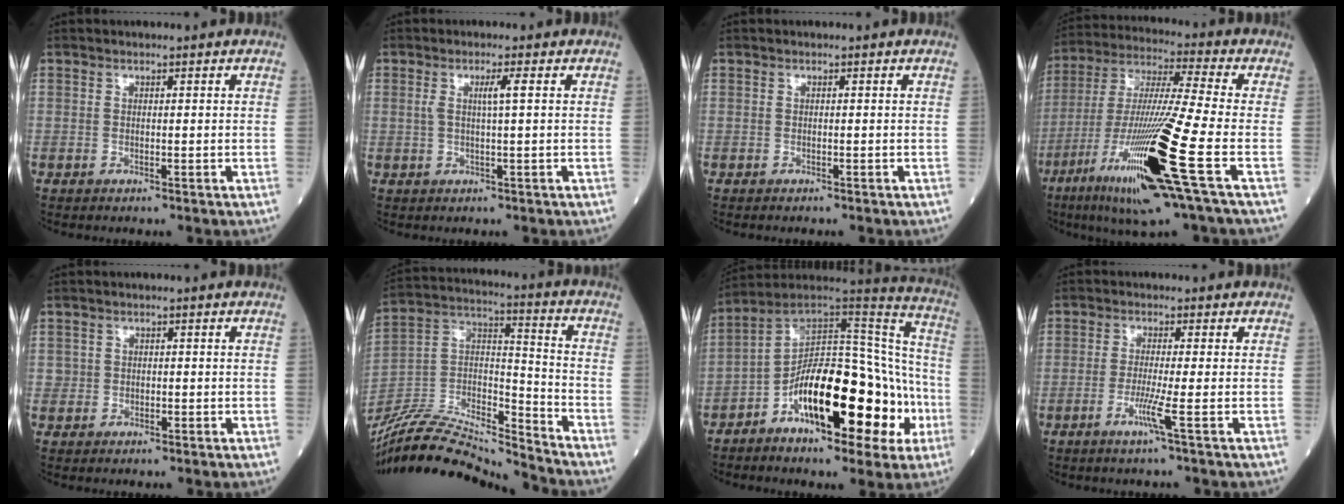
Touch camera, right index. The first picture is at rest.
{"total": 2.2, "force": [0.6, -0.3, 2.1], "torque": [-0.041, 0.002, 0.011]}
{"total": 0.5, "force": [-0.5, 0.0, 0.3], "torque": [-0.001, 0.000, -0.008]}
{"total": 20.1, "force": [-8.0, -0.7, 18.5], "torque": [-0.372, -0.039, -0.150]}
{"total": 1.1, "force": [-0.2, 1.1, 0.2], "torque": [0.002, 0.005, -0.002]}
{"total": 21.2, "force": [-20.1, 1.0, 6.6], "torque": [-0.140, 0.016, -0.354]}
{"total": 24.0, "force": [-8.0, 9.0, 20.8], "torque": [-0.290, 0.038, -0.109]}
{"total": 3.3, "force": [-1.4, -1.1, 2.8], "torque": [-0.065, -0.008, -0.030]}